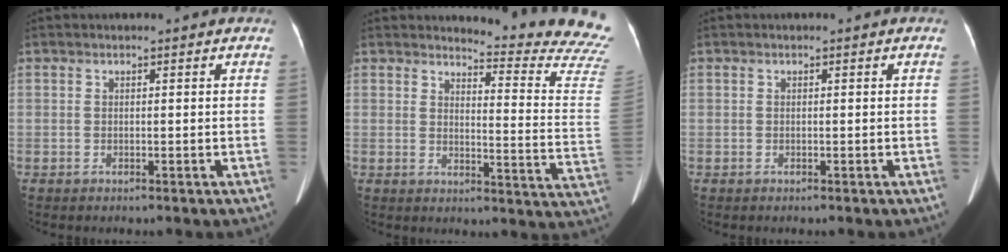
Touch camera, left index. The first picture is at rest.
{"total": 16.5, "force": [16.3, -1.3, 2.5], "torque": [-0.023, -0.168, 0.159]}
{"total": 0.0}